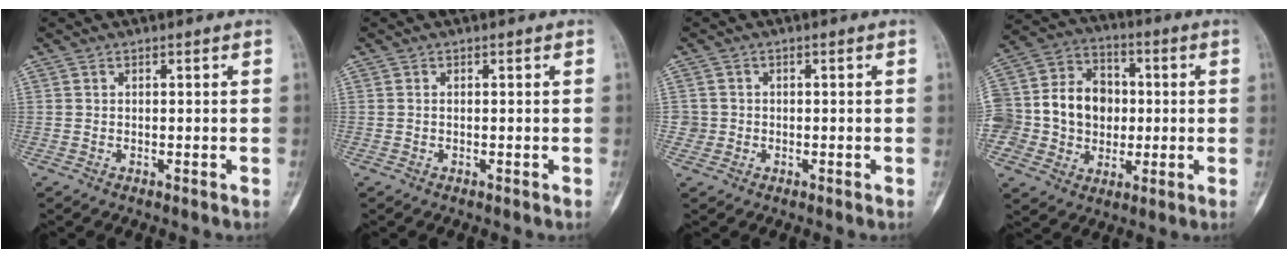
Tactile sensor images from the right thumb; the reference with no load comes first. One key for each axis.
{"total": 0.0}
{"total": 2.0, "fx": -0.4, "fy": 1.9, "fz": -0.2, "tx": 0.016, "ty": 0.008, "tz": -0.012}
{"total": 19.0, "fx": -0.2, "fy": 16.3, "fz": 9.6, "tx": -0.153, "ty": 0.047, "tz": 0.008}